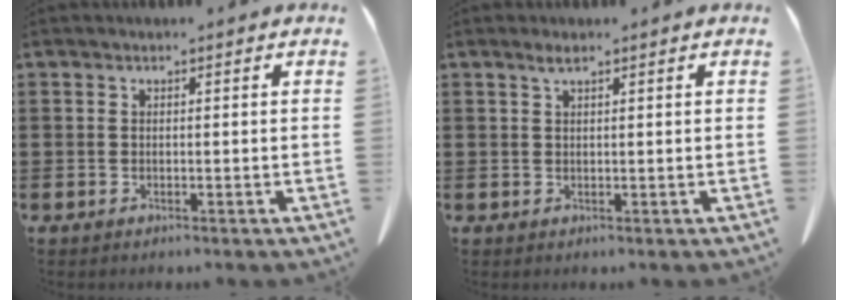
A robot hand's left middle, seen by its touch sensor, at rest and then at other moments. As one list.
[{"total": 1.4, "force": [0.8, 0.1, 1.1], "torque": [-0.023, -0.001, 0.016]}]